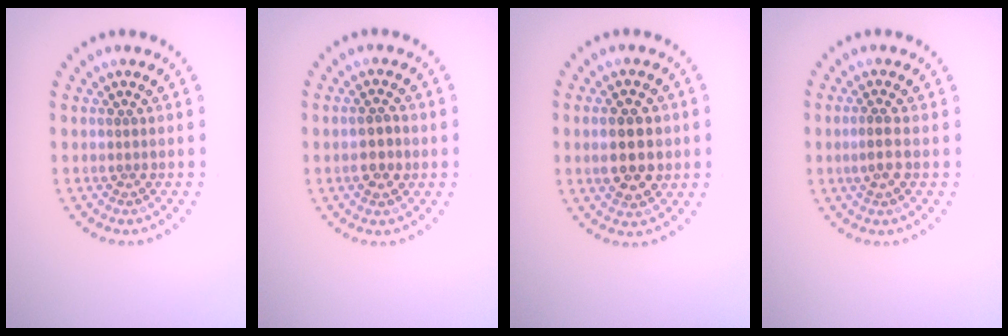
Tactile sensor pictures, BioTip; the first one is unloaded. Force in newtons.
{"total": 2.1, "press": 2.1, "slide": 0.3}
{"total": 5.0, "press": 5.0, "slide": 0.3}
{"total": 1.7, "press": 1.5, "slide": 0.7}